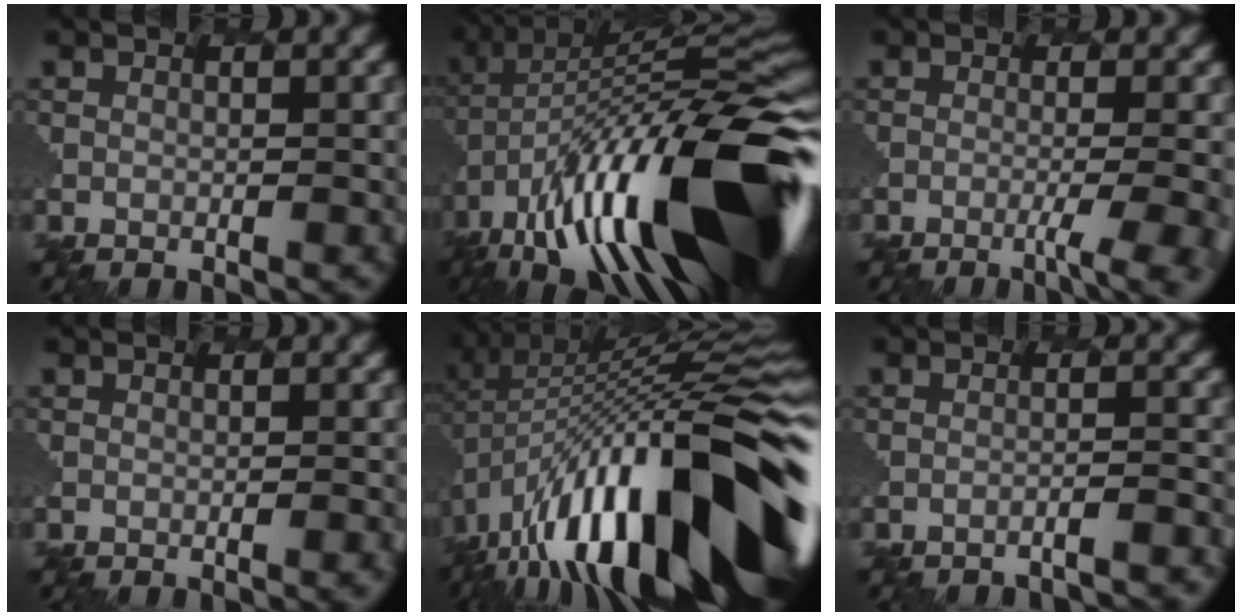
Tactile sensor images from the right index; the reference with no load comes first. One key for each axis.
{"total": 18.4, "fx": -6.4, "fy": 7.2, "fz": 15.7, "tx": -0.253, "ty": 0.012, "tz": -0.114}
{"total": 4.3, "fx": -1.9, "fy": 1.0, "fz": 3.7, "tx": -0.056, "ty": -0.012, "tz": -0.024}
{"total": 2.0, "fx": -0.6, "fy": 0.8, "fz": 1.7, "tx": -0.011, "ty": 0.004, "tz": -0.003}
{"total": 17.8, "fx": -5.3, "fy": 6.9, "fz": 15.6, "tx": -0.230, "ty": 0.011, "tz": -0.100}
{"total": 2.5, "fx": -2.4, "fy": 0.1, "fz": 0.9, "tx": -0.020, "ty": 0.008, "tz": -0.037}